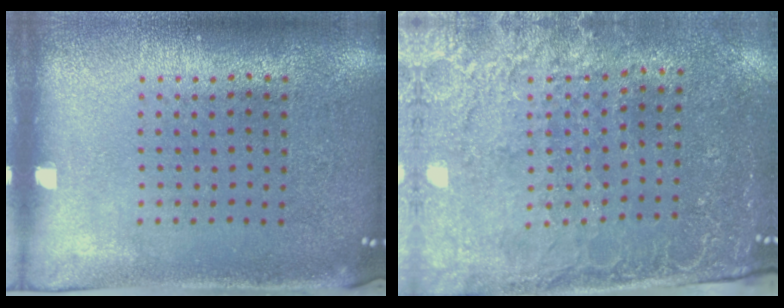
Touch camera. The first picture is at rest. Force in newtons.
{"total": 3.0, "press": 2.8, "slide": 1.1}